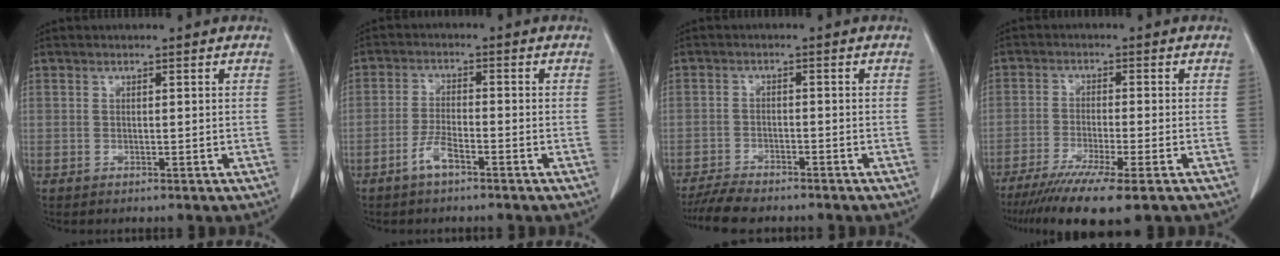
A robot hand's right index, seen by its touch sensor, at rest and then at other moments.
{"total": 2.9, "force": [-1.8, 0.6, 2.1], "torque": [-0.041, 0.002, -0.035]}
{"total": 6.4, "force": [-5.7, 1.0, 2.7], "torque": [-0.039, -0.015, -0.093]}
{"total": 10.8, "force": [-7.6, 0.2, 7.7], "torque": [-0.127, -0.029, -0.120]}